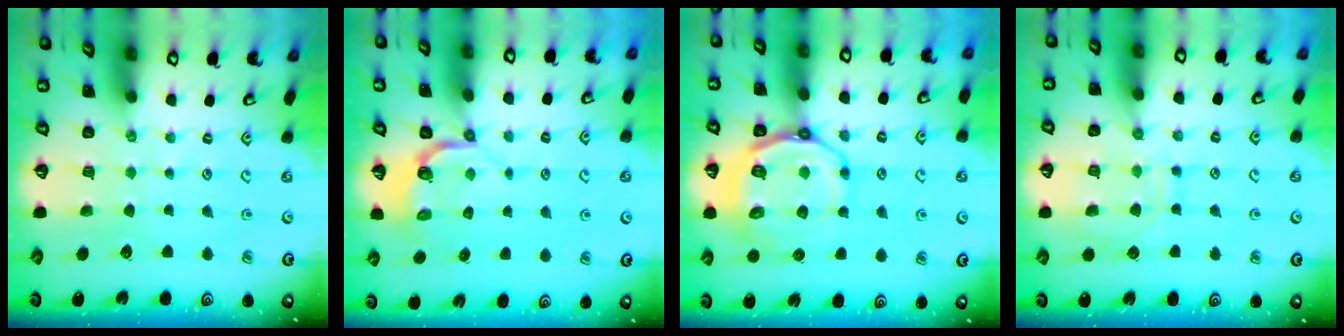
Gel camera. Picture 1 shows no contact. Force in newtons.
{"total": 3.9, "press": 2.5, "slide": 3.0}
{"total": 13.3, "press": 13.0, "slide": 2.9}
{"total": 10.7, "press": 10.7, "slide": 1.0}